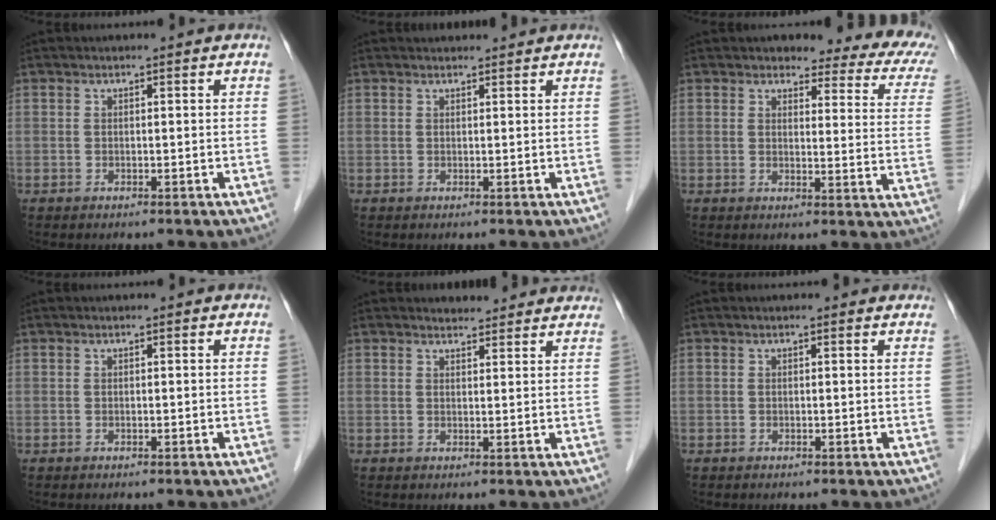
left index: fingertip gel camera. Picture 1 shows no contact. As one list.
[{"total": 2.8, "force": [2.7, 0.7, 0.4], "torque": [0.002, 0.020, 0.035]}, {"total": 12.3, "force": [10.1, 3.9, 5.8], "torque": [-0.035, -0.031, 0.082]}, {"total": 0.0}, {"total": 5.1, "force": [4.9, 1.5, 0.7], "torque": [0.001, 0.008, 0.050]}, {"total": 0.8, "force": [0.4, 0.7, 0.0], "torque": [0.008, 0.003, -0.001]}]